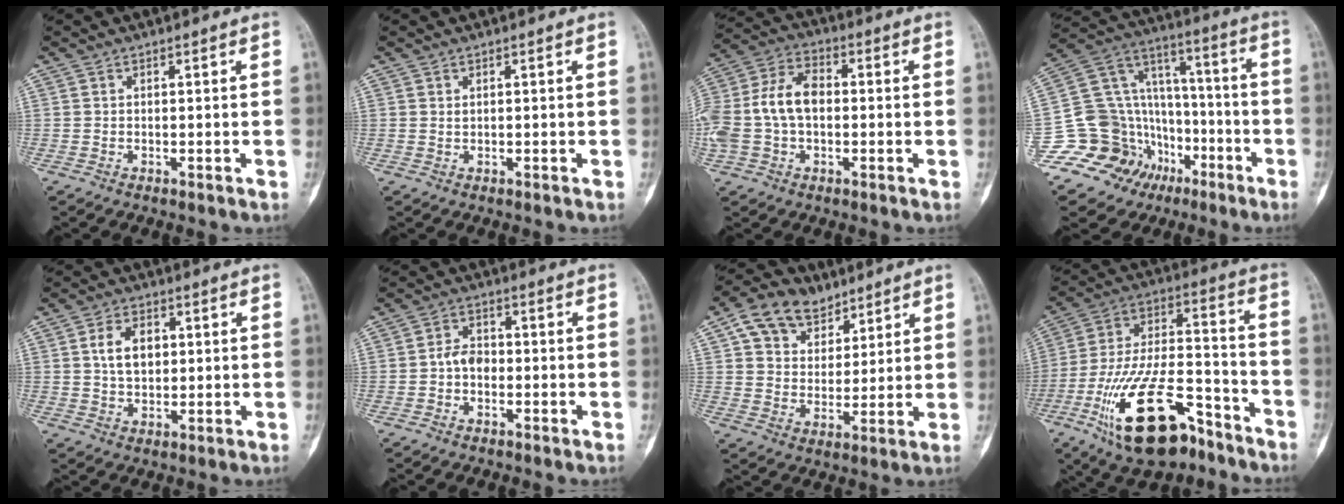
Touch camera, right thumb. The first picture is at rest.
{"total": 0.5, "force": [0.3, 0.3, 0.3], "torque": [-0.003, 0.000, 0.005]}
{"total": 14.1, "force": [-0.4, 9.2, 10.7], "torque": [-0.229, 0.036, -0.012]}
{"total": 20.8, "force": [-9.8, 17.0, 6.9], "torque": [-0.098, 0.132, -0.159]}
{"total": 7.6, "force": [1.6, 5.0, 5.4], "torque": [-0.079, -0.001, 0.027]}
{"total": 3.9, "force": [-0.8, 2.9, 2.4], "torque": [-0.029, 0.016, -0.022]}
{"total": 12.3, "force": [7.1, 8.6, 5.3], "torque": [-0.062, -0.014, 0.126]}
{"total": 21.8, "force": [-12.2, 9.6, 15.3], "torque": [-0.294, 0.071, -0.210]}